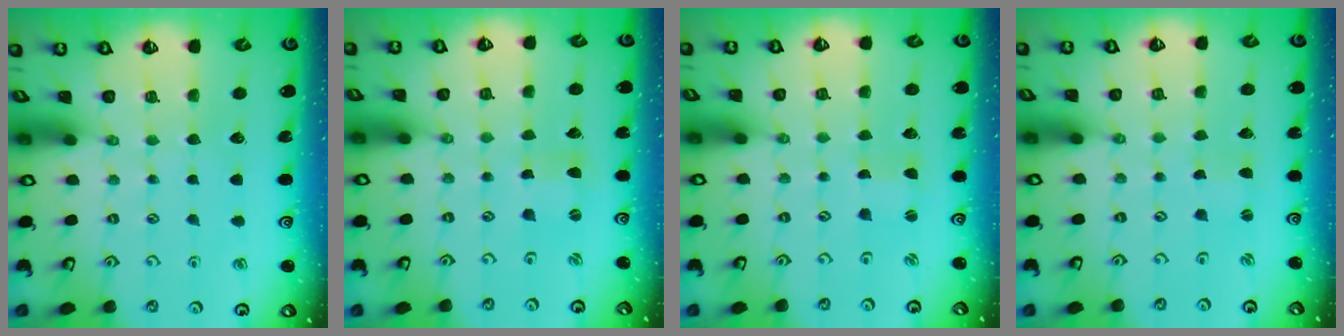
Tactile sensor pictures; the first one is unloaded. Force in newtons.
{"total": 0.7, "press": 0.7, "slide": 0.3}
{"total": 0.6, "press": 0.6, "slide": 0.1}
{"total": 1.2, "press": 1.2, "slide": 0.2}